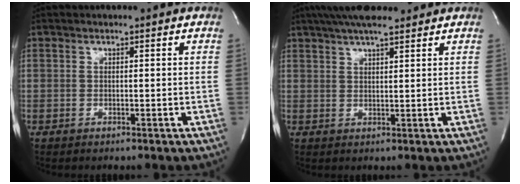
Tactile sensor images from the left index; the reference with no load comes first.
{"total": 8.3, "force": [6.9, 1.4, 4.5], "torque": [-0.072, 0.030, 0.110]}